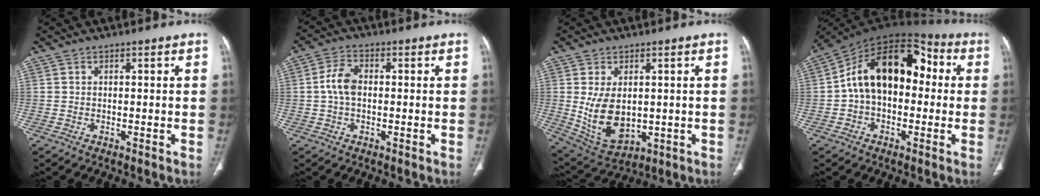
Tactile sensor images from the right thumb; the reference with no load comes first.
{"total": 5.1, "force": [0.0, 3.2, 4.0], "torque": [-0.084, 0.014, -0.006]}
{"total": 11.0, "force": [0.1, 6.9, 8.6], "torque": [-0.142, -0.011, 0.029]}
{"total": 17.6, "force": [1.0, 11.2, 13.5], "torque": [-0.189, 0.055, 0.004]}